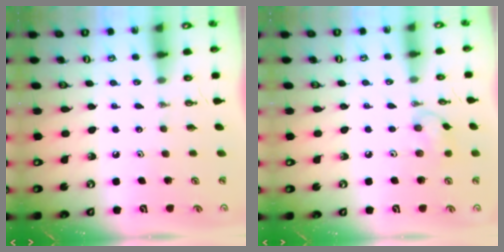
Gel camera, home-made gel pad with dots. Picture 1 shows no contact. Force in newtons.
{"total": 7.8, "press": 7.3, "slide": 2.7}